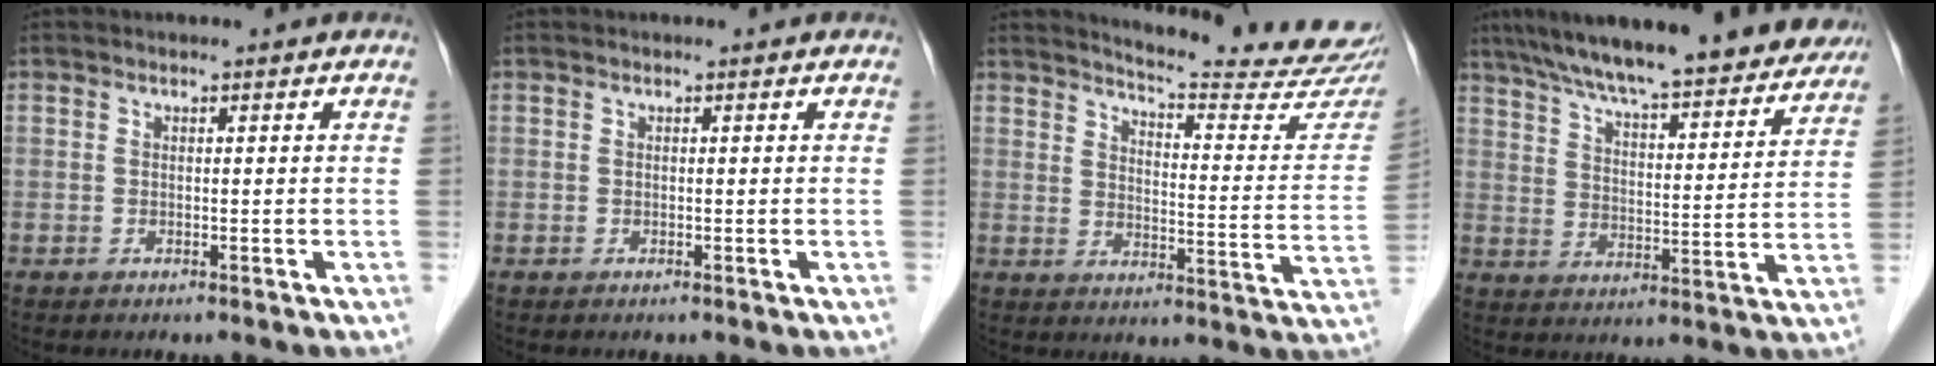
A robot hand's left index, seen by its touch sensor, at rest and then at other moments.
{"total": 0.0}
{"total": 19.3, "force": [18.6, 0.0, 5.2], "torque": [-0.073, -0.115, 0.216]}
{"total": 26.6, "force": [23.0, 4.9, 12.3], "torque": [-0.193, -0.008, 0.304]}